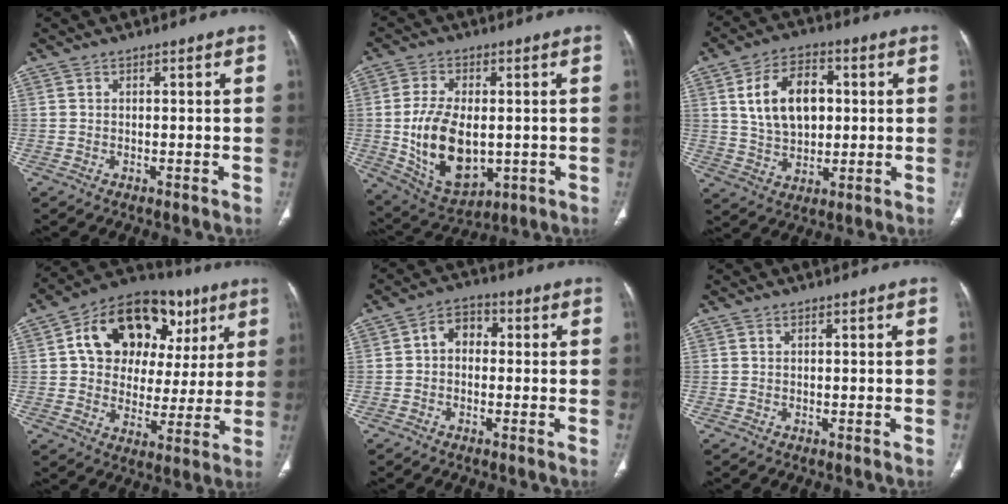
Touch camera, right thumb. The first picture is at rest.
{"total": 15.2, "force": [-1.1, 8.9, 12.2], "torque": [-0.209, -0.009, 0.004]}
{"total": 12.6, "force": [2.5, 8.2, 9.2], "torque": [-0.130, 0.003, 0.046]}
{"total": 21.9, "force": [7.7, 15.1, 13.9], "torque": [-0.158, 0.022, 0.118]}
{"total": 4.9, "force": [0.1, 3.8, 3.1], "torque": [-0.027, 0.017, -0.013]}
{"total": 0.0}